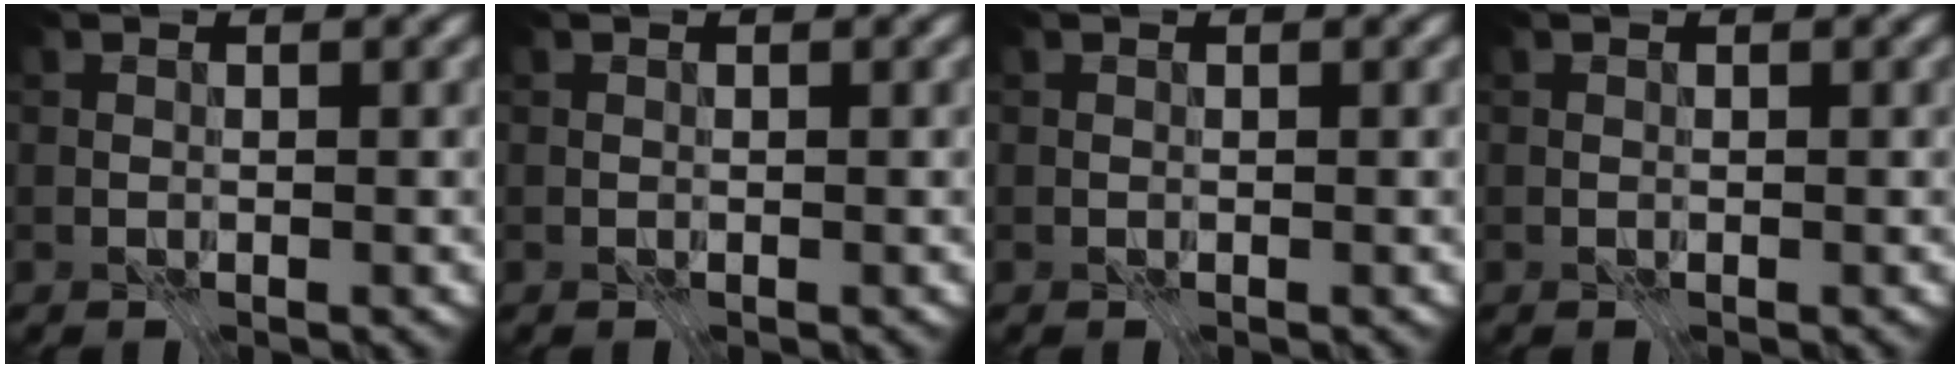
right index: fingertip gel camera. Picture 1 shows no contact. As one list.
[{"total": 0.0}, {"total": 0.0}, {"total": 0.0}]